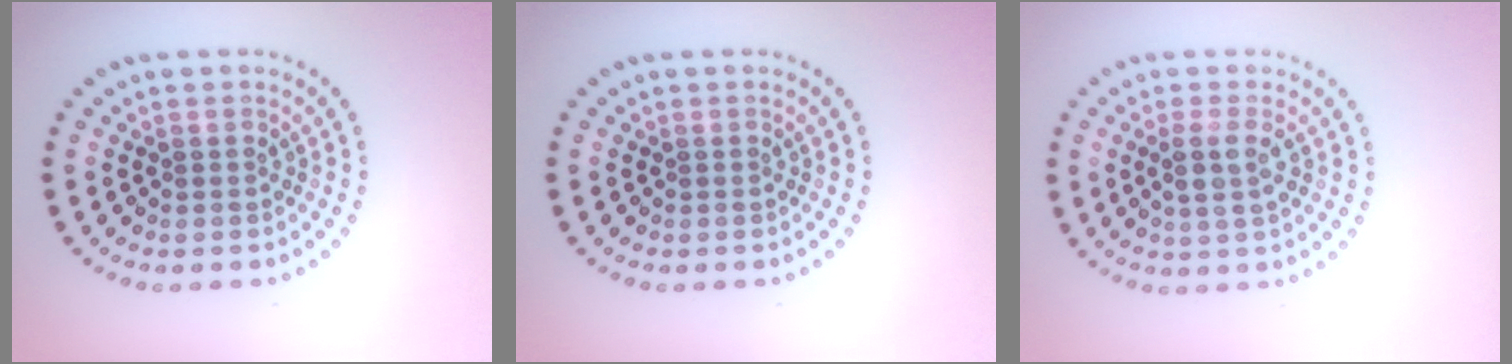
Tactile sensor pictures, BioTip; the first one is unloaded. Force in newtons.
{"total": 0.0}
{"total": 2.2, "press": 2.1, "slide": 0.7}